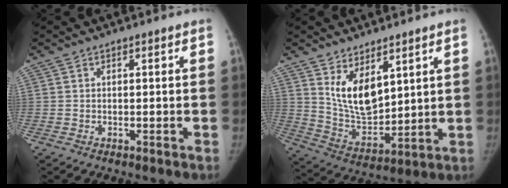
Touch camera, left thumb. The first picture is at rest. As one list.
[{"total": 10.9, "force": [5.3, 5.6, 7.7], "torque": [-0.102, -0.047, 0.116]}]